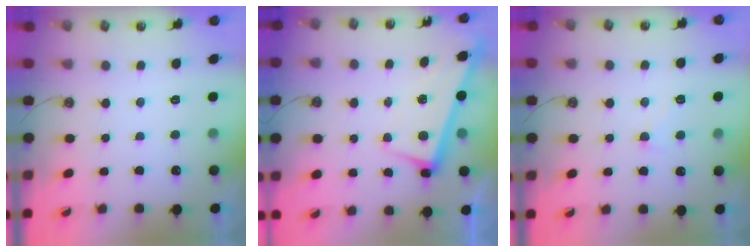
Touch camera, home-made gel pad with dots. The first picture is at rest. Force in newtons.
{"total": 2.5, "press": 2.4, "slide": 0.5}
{"total": 0.9, "press": 0.7, "slide": 0.5}